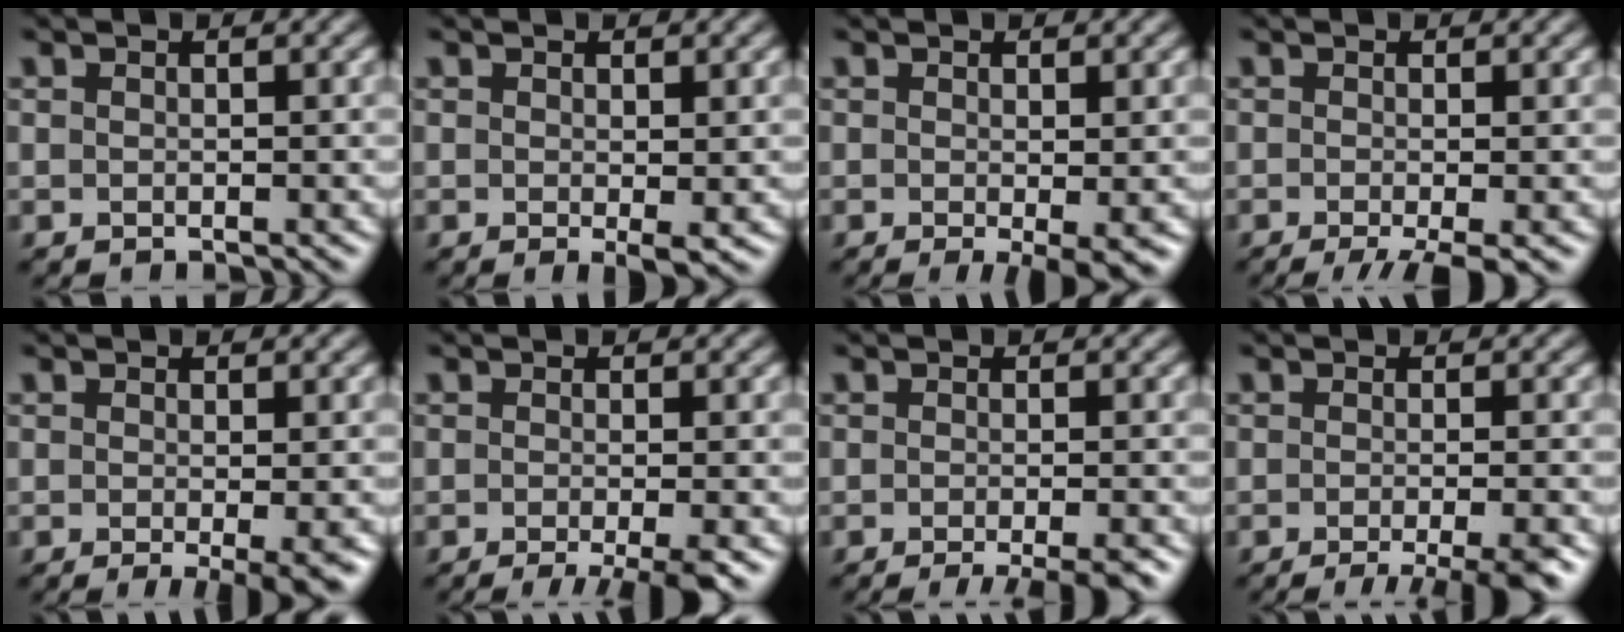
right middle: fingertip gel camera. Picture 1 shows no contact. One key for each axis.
{"total": 1.3, "fx": 0.0, "fy": 0.1, "fz": 1.3, "tx": -0.020, "ty": -0.009, "tz": -0.003}
{"total": 2.3, "fx": -0.5, "fy": 0.1, "fz": 2.2, "tx": -0.034, "ty": -0.012, "tz": -0.007}
{"total": 3.4, "fx": -1.8, "fy": 0.6, "fz": 2.9, "tx": -0.044, "ty": -0.007, "tz": -0.033}
{"total": 3.3, "fx": -1.1, "fy": 0.6, "fz": 3.1, "tx": -0.043, "ty": -0.010, "tz": -0.013}
{"total": 4.6, "fx": -2.4, "fy": 1.0, "fz": 3.9, "tx": -0.047, "ty": -0.007, "tz": -0.038}
{"total": 4.1, "fx": -2.4, "fy": 0.8, "fz": 3.2, "tx": -0.030, "ty": -0.002, "tz": -0.035}
{"total": 5.1, "fx": -3.0, "fy": 1.2, "fz": 4.0, "tx": -0.038, "ty": -0.005, "tz": -0.044}